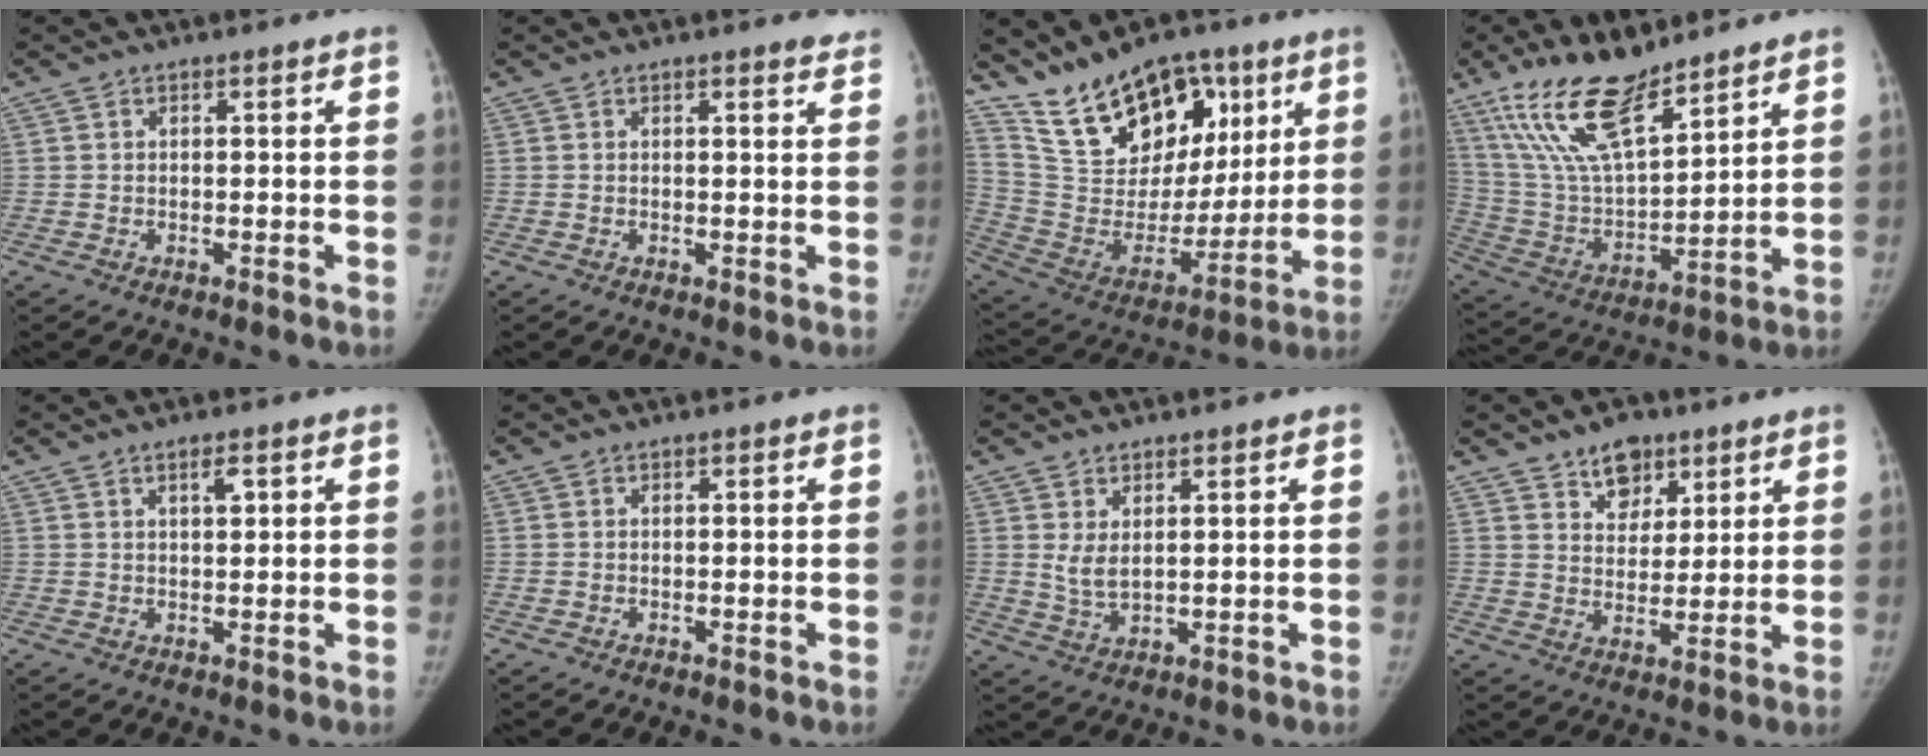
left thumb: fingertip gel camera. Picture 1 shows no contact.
{"total": 2.1, "force": [1.8, 0.4, 0.9], "torque": [-0.007, -0.009, 0.017]}
{"total": 21.9, "force": [13.4, 12.9, 11.6], "torque": [-0.150, -0.046, 0.244]}
{"total": 19.3, "force": [13.5, 6.5, 12.1], "torque": [-0.202, -0.065, 0.263]}
{"total": 2.3, "force": [1.2, 0.7, 1.9], "torque": [-0.029, -0.006, 0.021]}
{"total": 0.0}
{"total": 3.6, "force": [1.4, 1.6, 2.8], "torque": [-0.051, -0.016, 0.035]}
{"total": 7.6, "force": [5.1, 4.8, 3.1], "torque": [-0.017, -0.031, 0.087]}